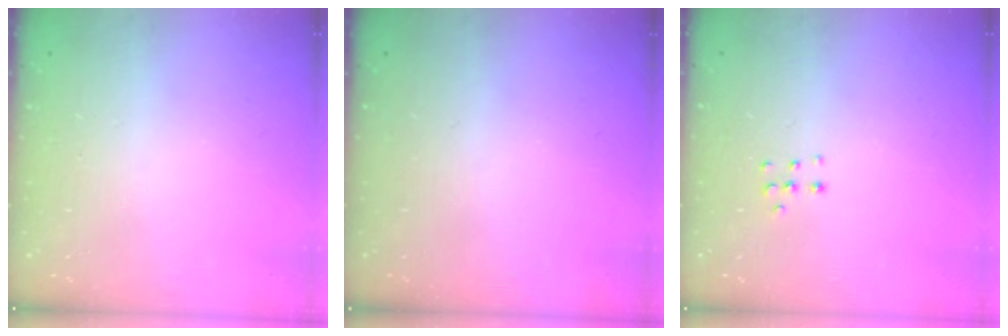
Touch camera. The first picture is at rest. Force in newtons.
{"total": 0.0}
{"total": 4.1, "press": 4.1, "slide": 0.5}